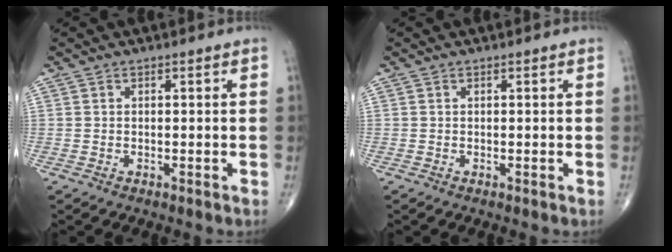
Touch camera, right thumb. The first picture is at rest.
{"total": 0.0}